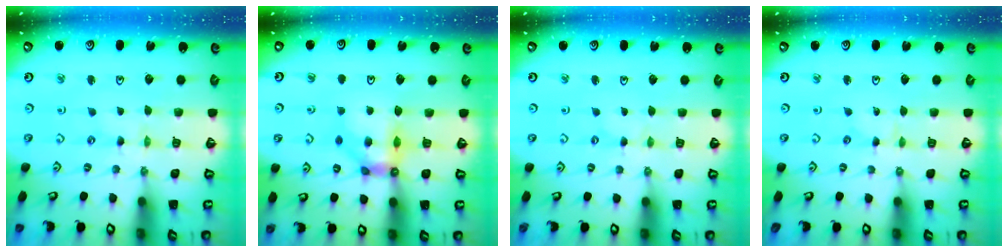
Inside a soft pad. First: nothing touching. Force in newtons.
{"total": 9.0, "press": 9.0, "slide": 1.0}
{"total": 0.5, "press": 0.5, "slide": 0.1}
{"total": 0.0}